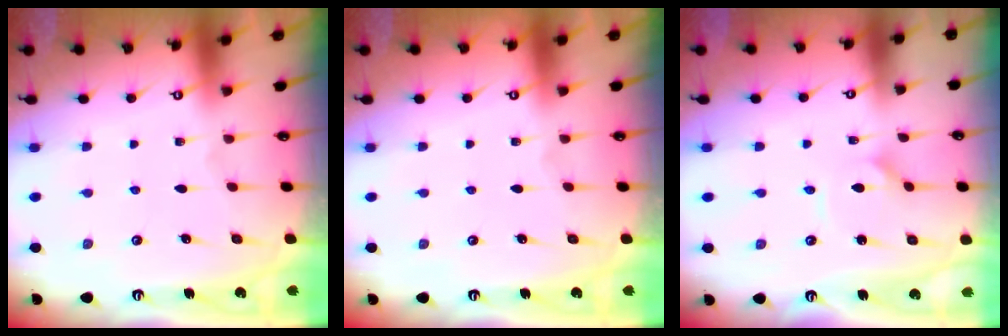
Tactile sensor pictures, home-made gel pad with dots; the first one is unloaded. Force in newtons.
{"total": 0.0}
{"total": 2.3, "press": 2.3, "slide": 0.1}